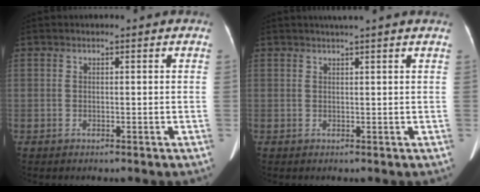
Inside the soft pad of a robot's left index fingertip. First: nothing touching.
{"total": 1.5, "force": [1.2, -0.4, 0.8], "torque": [-0.015, 0.005, 0.027]}